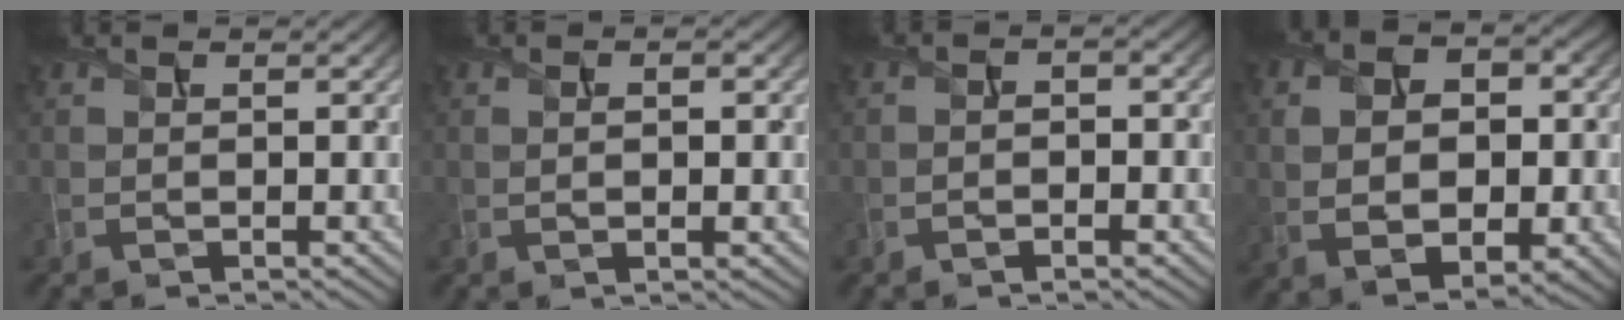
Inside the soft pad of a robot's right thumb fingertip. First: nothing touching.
{"total": 2.4, "force": [0.1, 0.9, 2.3], "torque": [-0.025, -0.016, 0.005]}
{"total": 2.0, "force": [-1.0, 1.0, 1.4], "torque": [-0.011, 0.004, -0.023]}
{"total": 9.8, "force": [-0.2, 7.2, 6.6], "torque": [-0.122, -0.005, -0.006]}